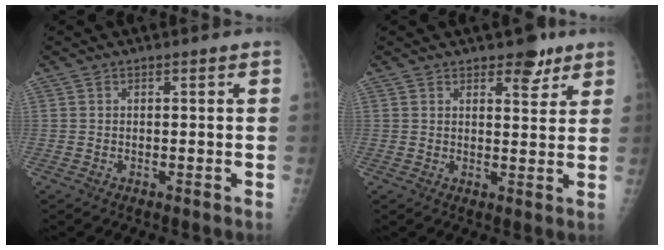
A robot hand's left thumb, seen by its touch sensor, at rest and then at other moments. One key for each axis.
{"total": 5.0, "fx": 3.5, "fy": 2.4, "fz": 2.6, "tx": -0.010, "ty": -0.021, "tz": 0.048}